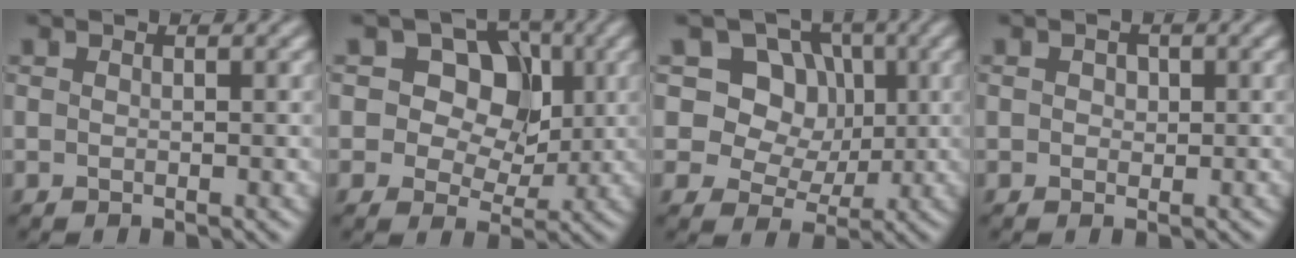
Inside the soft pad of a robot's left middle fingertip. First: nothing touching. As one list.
[{"total": 8.5, "force": [2.3, 6.6, 4.7], "torque": [-0.049, 0.031, 0.009]}, {"total": 8.1, "force": [2.4, 6.9, 3.4], "torque": [-0.051, 0.014, 0.029]}, {"total": 1.1, "force": [0.2, 1.0, 0.3], "torque": [-0.002, 0.000, 0.003]}]